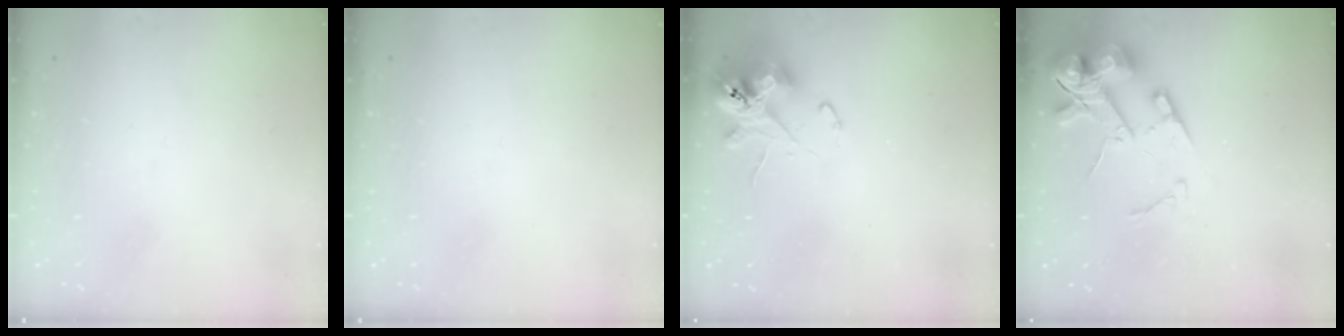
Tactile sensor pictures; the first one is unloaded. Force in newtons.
{"total": 0.0}
{"total": 11.1, "press": 11.0, "slide": 1.8}
{"total": 14.6, "press": 14.4, "slide": 2.2}